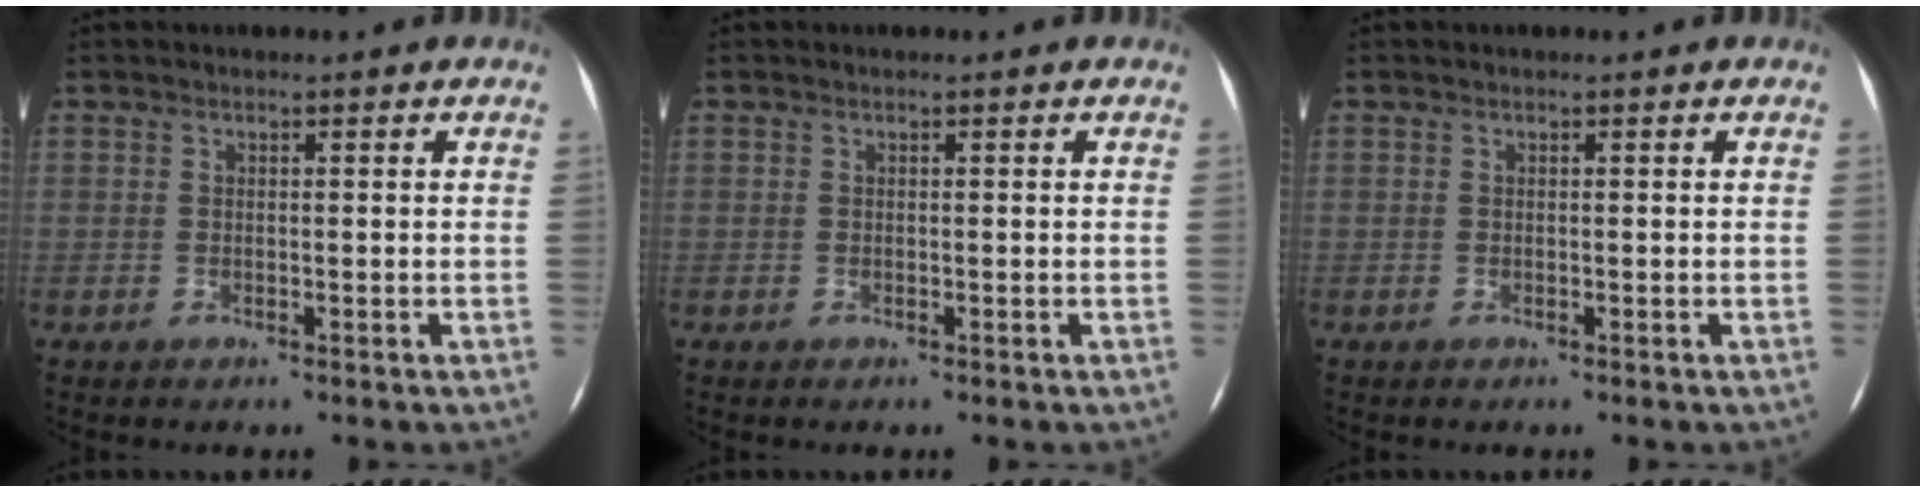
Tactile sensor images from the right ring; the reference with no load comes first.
{"total": 0.0}
{"total": 0.0}